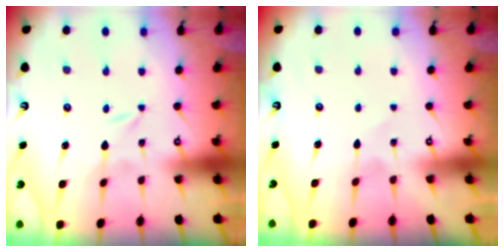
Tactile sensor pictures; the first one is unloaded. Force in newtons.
{"total": 3.1, "press": 3.0, "slide": 0.4}